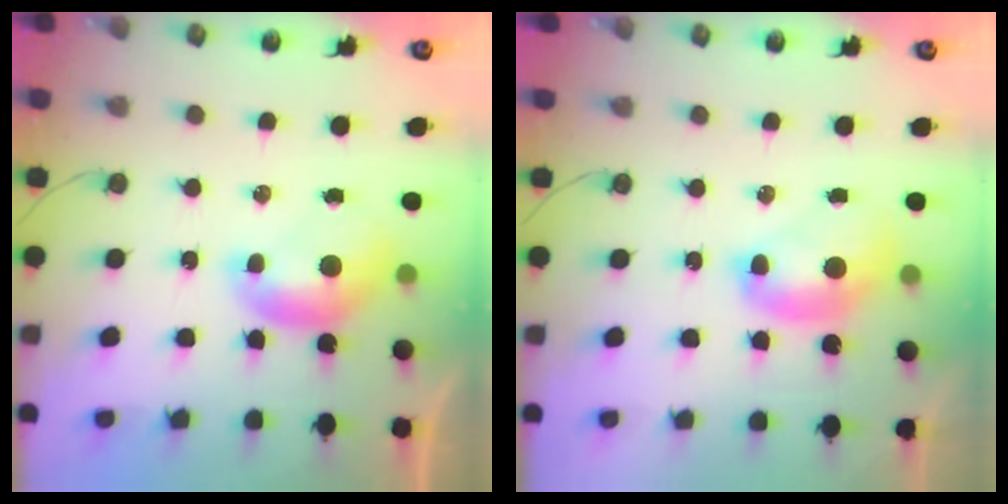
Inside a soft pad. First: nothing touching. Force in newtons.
{"total": 2.7, "press": 2.7, "slide": 0.1}